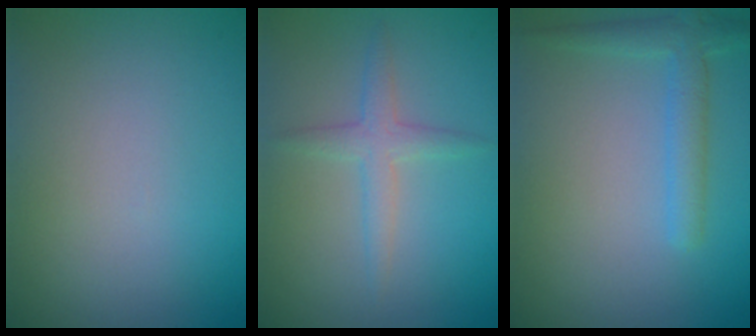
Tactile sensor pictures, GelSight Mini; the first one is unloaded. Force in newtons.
{"total": 2.2, "press": 2.2, "slide": 0.1}
{"total": 2.6, "press": 2.6, "slide": 0.2}